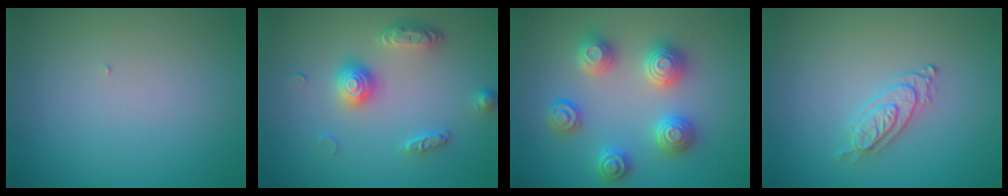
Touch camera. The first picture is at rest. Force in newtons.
{"total": 3.3, "press": 2.9, "slide": 1.6}
{"total": 4.8, "press": 4.7, "slide": 0.6}
{"total": 2.2, "press": 2.0, "slide": 0.7}